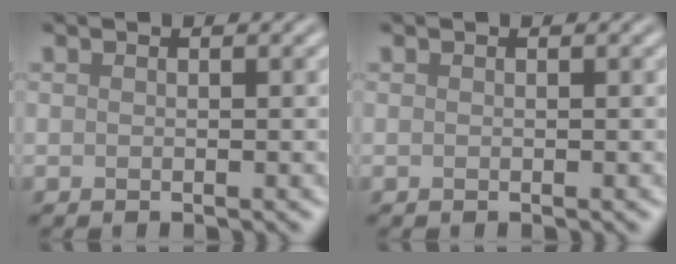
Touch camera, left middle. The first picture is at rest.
{"total": 0.0}